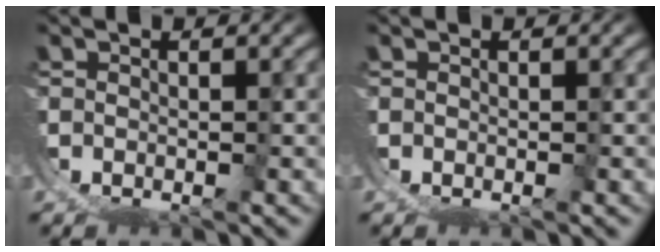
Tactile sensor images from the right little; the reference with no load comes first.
{"total": 0.0}